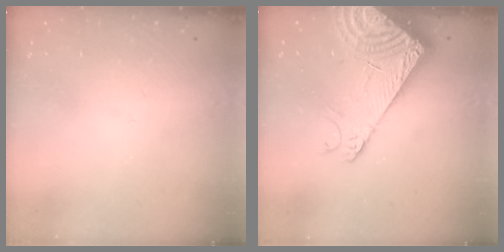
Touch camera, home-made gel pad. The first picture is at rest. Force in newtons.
{"total": 15.6, "press": 15.3, "slide": 2.8}